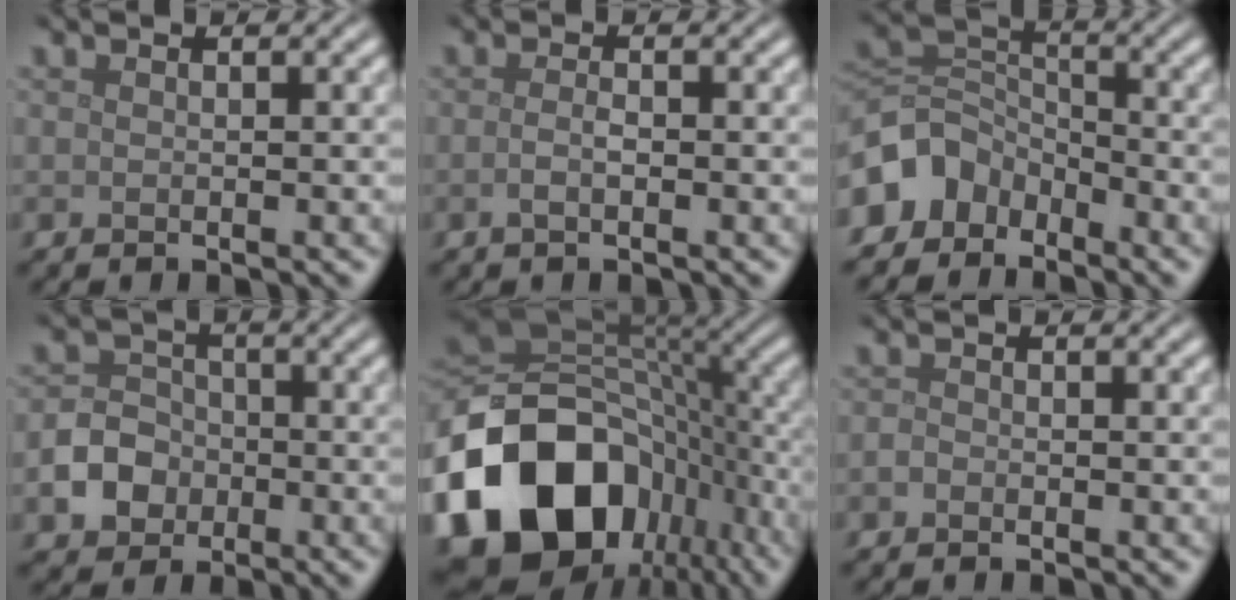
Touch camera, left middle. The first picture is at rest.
{"total": 1.3, "force": [-0.5, 0.5, 1.1], "torque": [-0.024, 0.000, -0.011]}
{"total": 5.3, "force": [-3.6, 3.7, 1.3], "torque": [-0.013, 0.001, -0.083]}
{"total": 4.2, "force": [-1.5, 3.5, 1.7], "torque": [-0.025, 0.002, -0.038]}
{"total": 18.7, "force": [-7.8, 13.4, 10.4], "torque": [-0.231, -0.029, -0.128]}
{"total": 0.7, "force": [-0.5, 0.4, 0.3], "torque": [-0.005, -0.002, -0.011]}